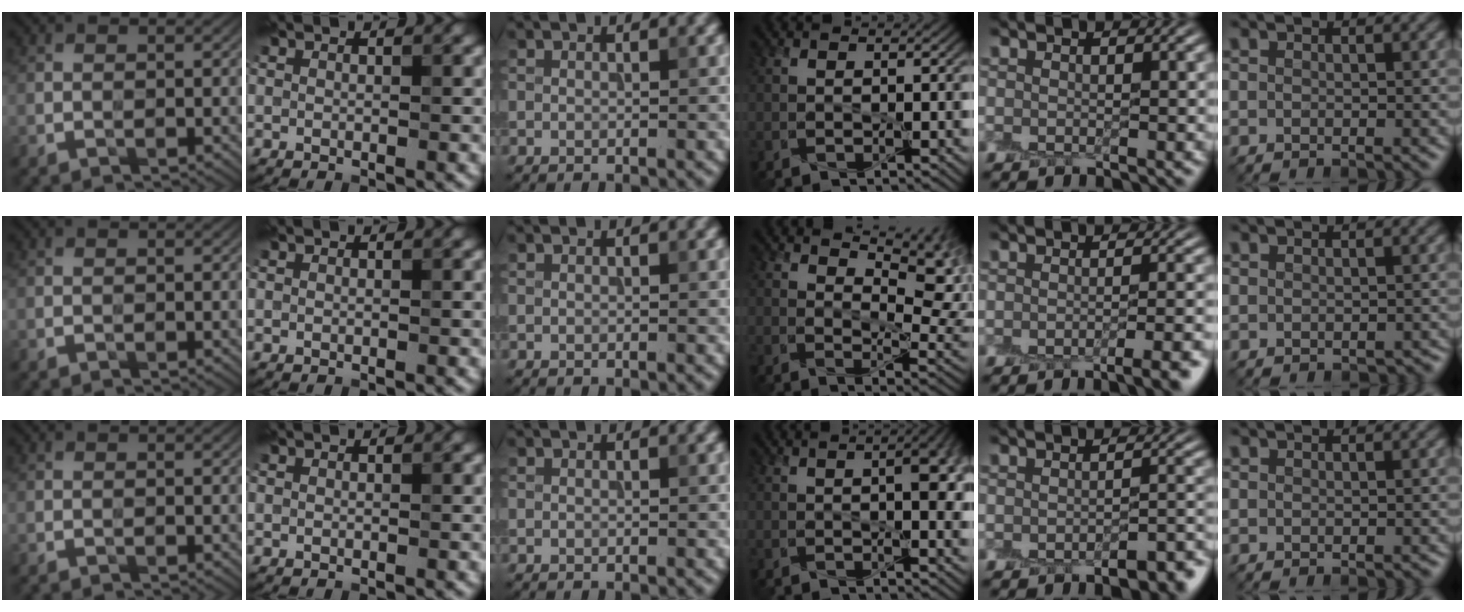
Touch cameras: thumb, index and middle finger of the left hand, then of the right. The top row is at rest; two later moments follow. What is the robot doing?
{"motion": "peel", "object": "cling film"}